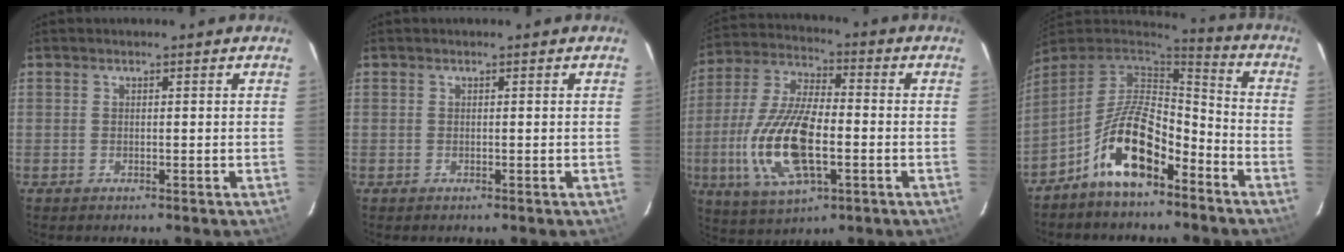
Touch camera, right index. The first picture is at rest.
{"total": 0.0}
{"total": 17.4, "force": [-4.1, 7.1, 15.3], "torque": [-0.328, -0.010, -0.075]}
{"total": 14.3, "force": [-8.1, 5.9, 10.2], "torque": [-0.197, 0.012, -0.151]}